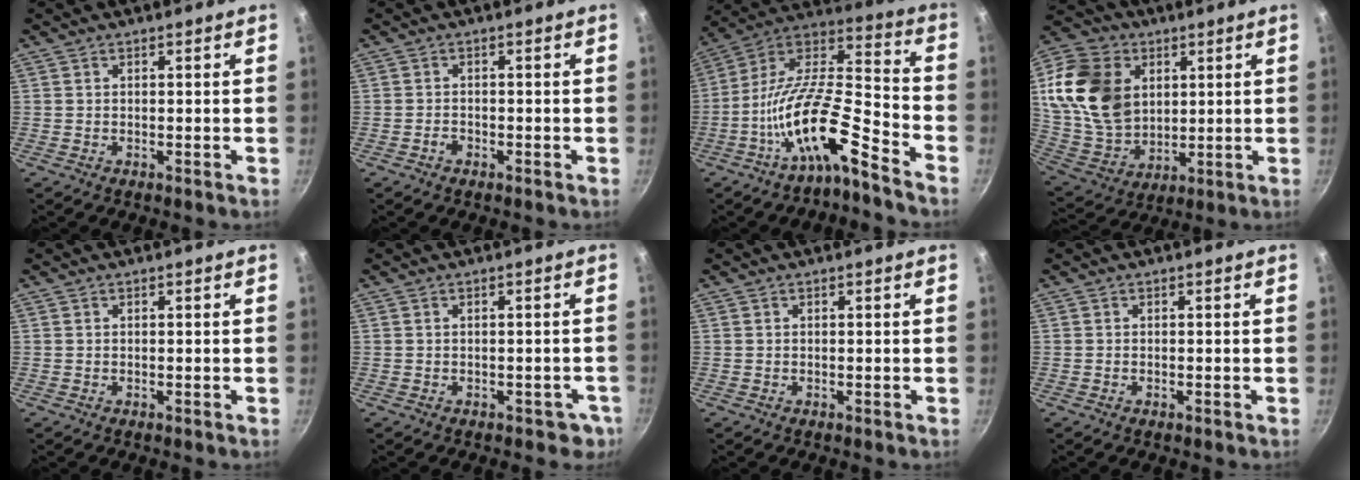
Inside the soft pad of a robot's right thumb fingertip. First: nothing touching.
{"total": 1.2, "force": [-0.8, 0.7, 0.5], "torque": [-0.009, 0.008, -0.015]}
{"total": 16.5, "force": [-9.3, 4.2, 12.9], "torque": [-0.227, 0.076, -0.188]}
{"total": 20.2, "force": [5.1, 15.2, 12.3], "torque": [-0.208, -0.017, 0.107]}
{"total": 0.0}
{"total": 3.2, "force": [-1.3, 2.3, 1.6], "torque": [0.014, 0.023, 0.006]}
{"total": 0.0}
{"total": 0.0}